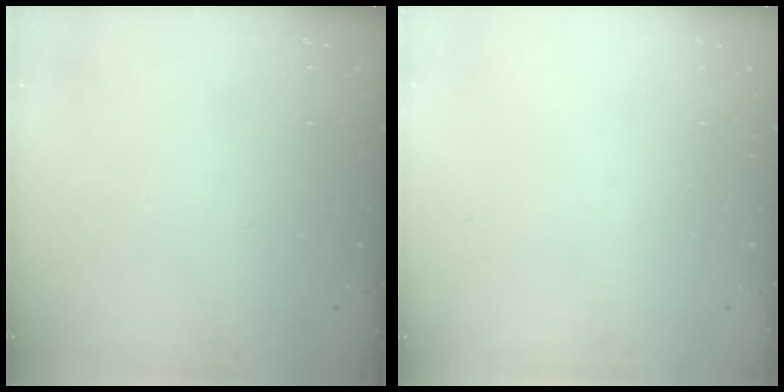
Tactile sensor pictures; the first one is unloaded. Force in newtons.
{"total": 0.0}